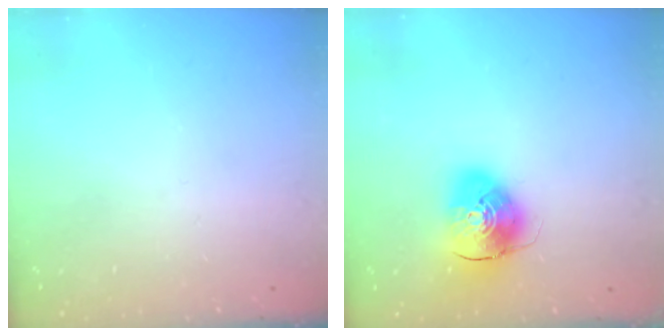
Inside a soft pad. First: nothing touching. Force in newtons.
{"total": 10.5, "press": 10.4, "slide": 1.8}